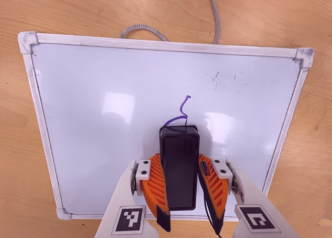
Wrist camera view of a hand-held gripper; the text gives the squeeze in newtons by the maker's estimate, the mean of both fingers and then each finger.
{"total": 10.1, "left": 8.8, "right": 11.3}